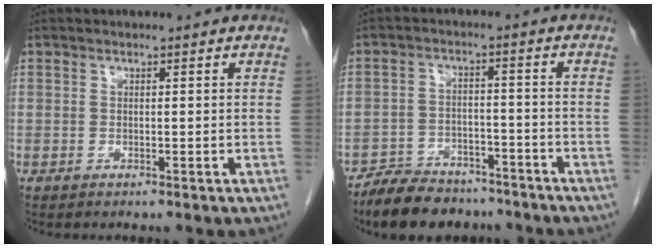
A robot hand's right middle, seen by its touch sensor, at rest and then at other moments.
{"total": 10.4, "force": [-8.9, 4.3, 3.2], "torque": [-0.047, 0.002, -0.139]}